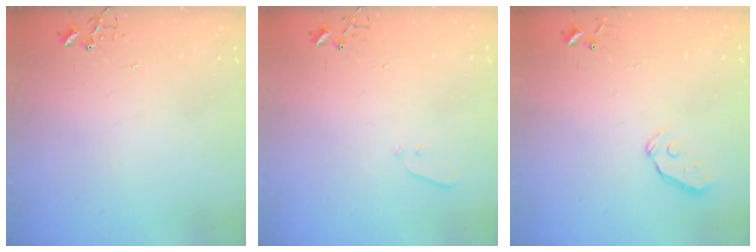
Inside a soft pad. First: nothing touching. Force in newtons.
{"total": 3.3, "press": 3.2, "slide": 0.5}
{"total": 3.0, "press": 3.0, "slide": 0.3}